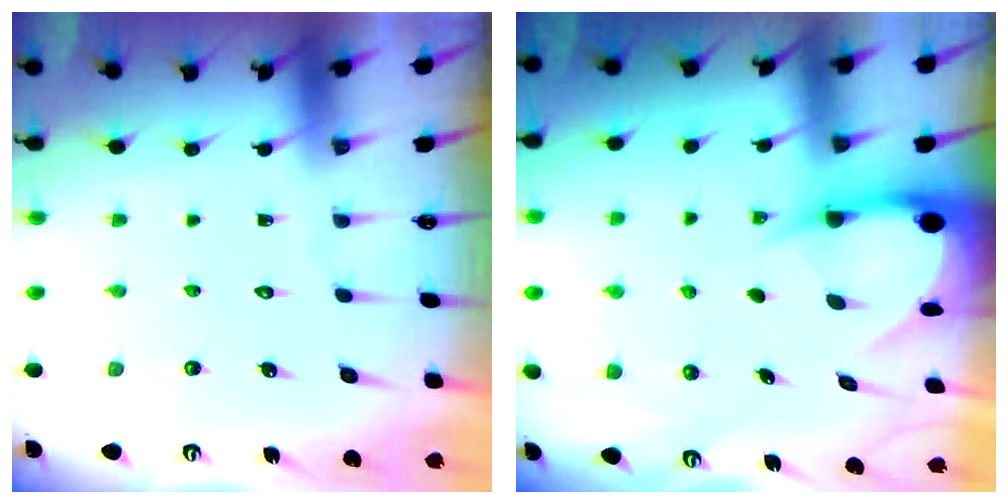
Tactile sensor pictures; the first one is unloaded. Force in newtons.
{"total": 5.8, "press": 5.8, "slide": 0.7}